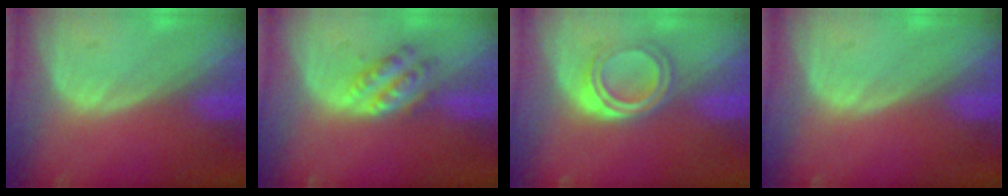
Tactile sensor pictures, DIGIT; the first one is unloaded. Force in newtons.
{"total": 5.1, "press": 4.8, "slide": 1.8}
{"total": 5.1, "press": 4.5, "slide": 2.5}
{"total": 0.0}